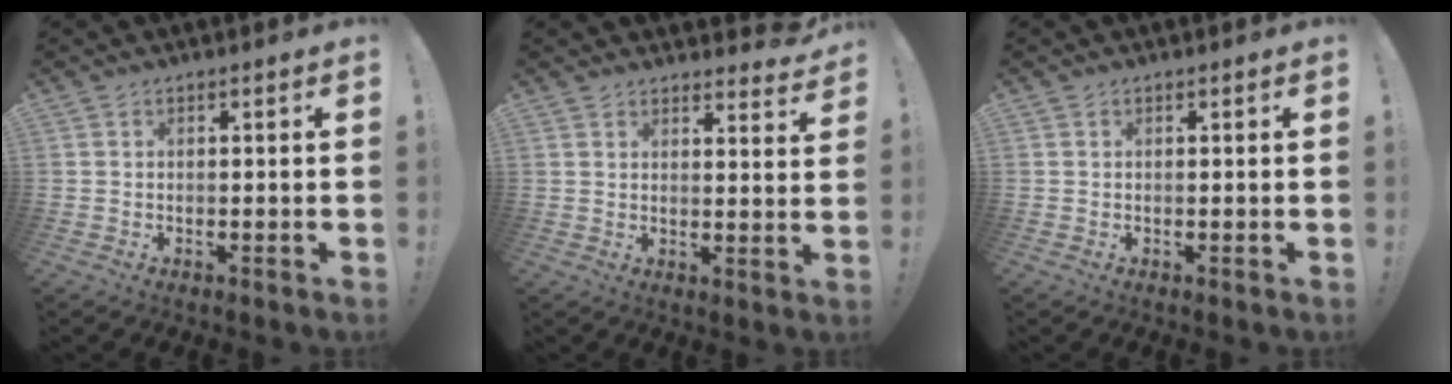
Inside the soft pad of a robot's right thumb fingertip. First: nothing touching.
{"total": 4.1, "force": [3.5, 1.6, 1.4], "torque": [0.000, -0.033, 0.060]}
{"total": 0.0}